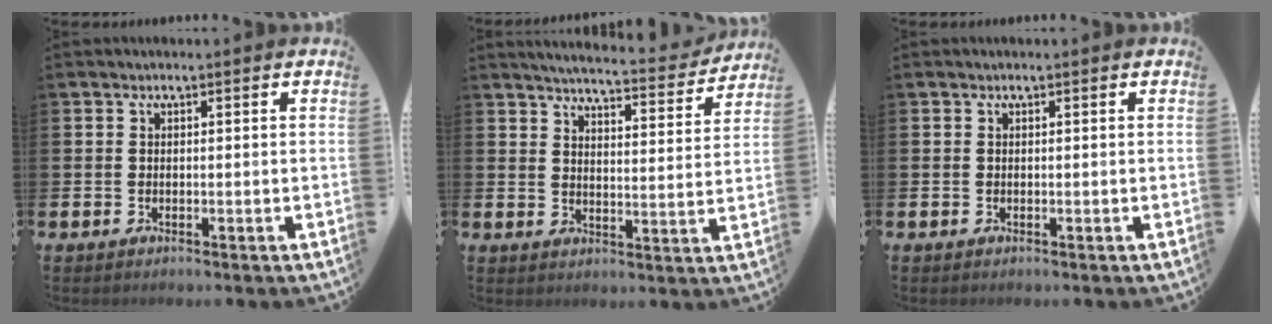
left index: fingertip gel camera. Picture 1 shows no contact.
{"total": 5.2, "force": [5.0, 0.3, 1.1], "torque": [-0.029, -0.042, 0.081]}
{"total": 0.0}